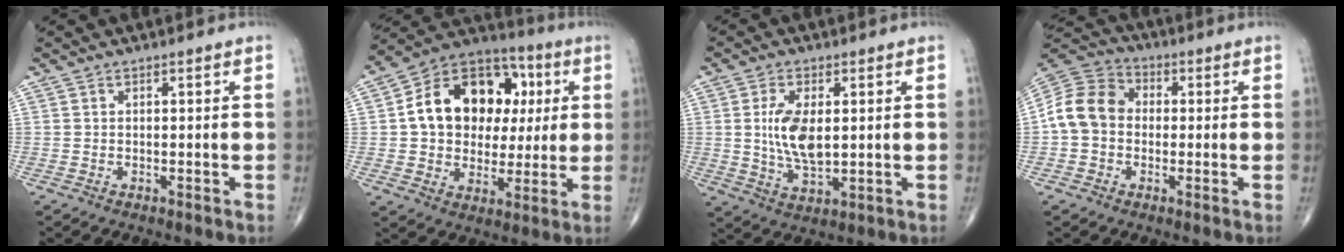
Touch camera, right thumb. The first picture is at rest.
{"total": 19.7, "force": [3.2, 14.7, 12.7], "torque": [-0.163, 0.022, 0.050]}
{"total": 9.1, "force": [1.0, 4.5, 7.8], "torque": [-0.147, -0.013, 0.025]}
{"total": 11.0, "force": [-0.5, 9.0, 6.3], "torque": [-0.108, 0.035, -0.022]}